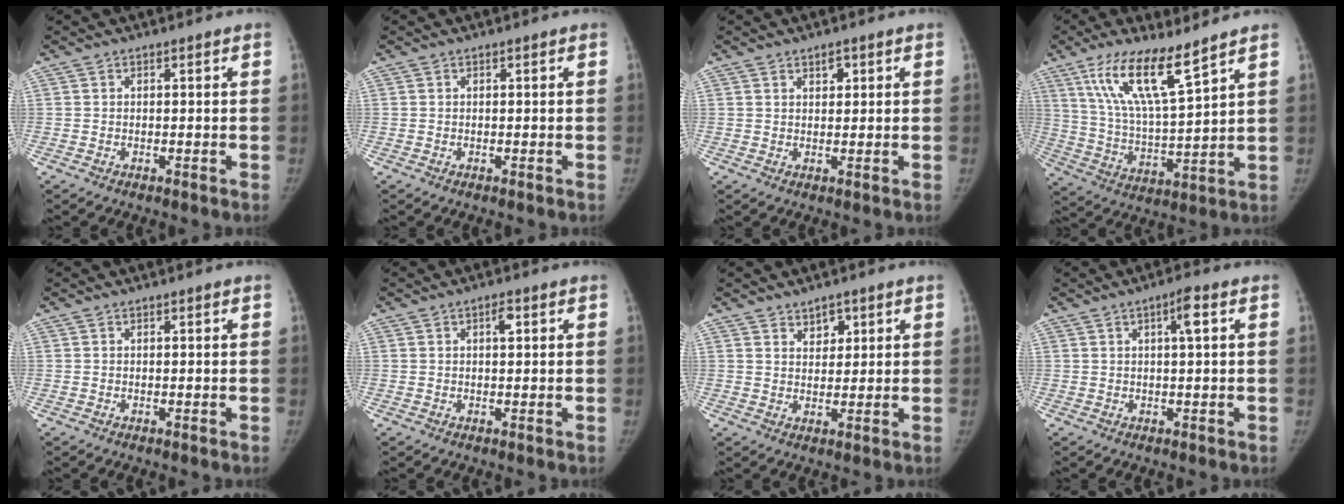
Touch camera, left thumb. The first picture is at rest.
{"total": 0.0}
{"total": 2.2, "force": [1.3, 1.1, 1.3], "torque": [-0.012, -0.008, 0.023]}
{"total": 14.6, "force": [9.3, 2.6, 10.9], "torque": [-0.197, -0.051, 0.190]}
{"total": 0.0}
{"total": 2.2, "force": [0.9, 0.8, 1.8], "torque": [-0.027, -0.001, 0.013]}
{"total": 3.5, "force": [2.2, 2.2, 1.6], "torque": [-0.006, -0.016, 0.041]}
{"total": 3.6, "force": [1.2, 0.5, 3.4], "torque": [-0.058, 0.004, 0.019]}